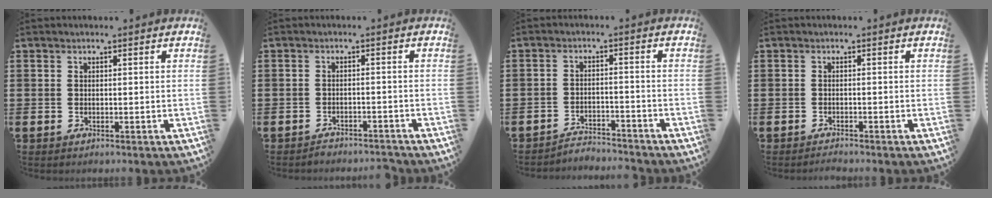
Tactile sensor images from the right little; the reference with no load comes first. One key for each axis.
{"total": 1.6, "fx": -1.6, "fy": 0.1, "fz": 0.0, "tx": -0.006, "ty": 0.003, "tz": -0.033}
{"total": 2.9, "fx": -2.9, "fy": 0.1, "fz": -0.2, "tx": -0.004, "ty": 0.003, "tz": -0.063}
{"total": 0.8, "fx": -0.8, "fy": 0.0, "fz": 0.0, "tx": -0.002, "ty": -0.002, "tz": -0.016}